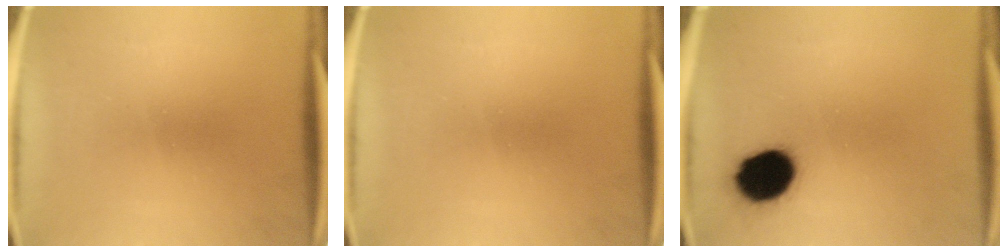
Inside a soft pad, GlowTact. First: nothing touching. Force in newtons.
{"total": 0.0}
{"total": 13.2}